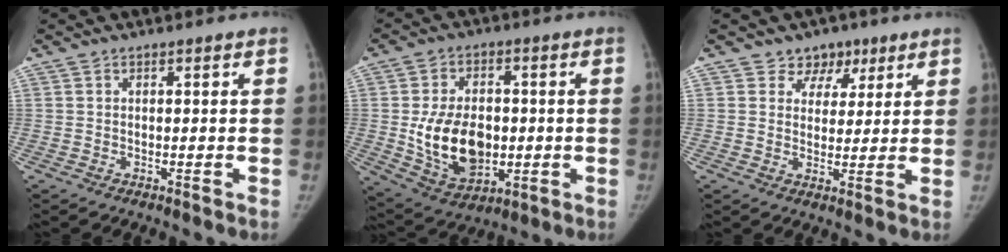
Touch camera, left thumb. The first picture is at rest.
{"total": 14.8, "force": [-1.0, 10.2, 10.6], "torque": [-0.150, -0.006, 0.000]}
{"total": 5.3, "force": [3.3, 4.1, 0.6], "torque": [0.025, -0.016, 0.050]}